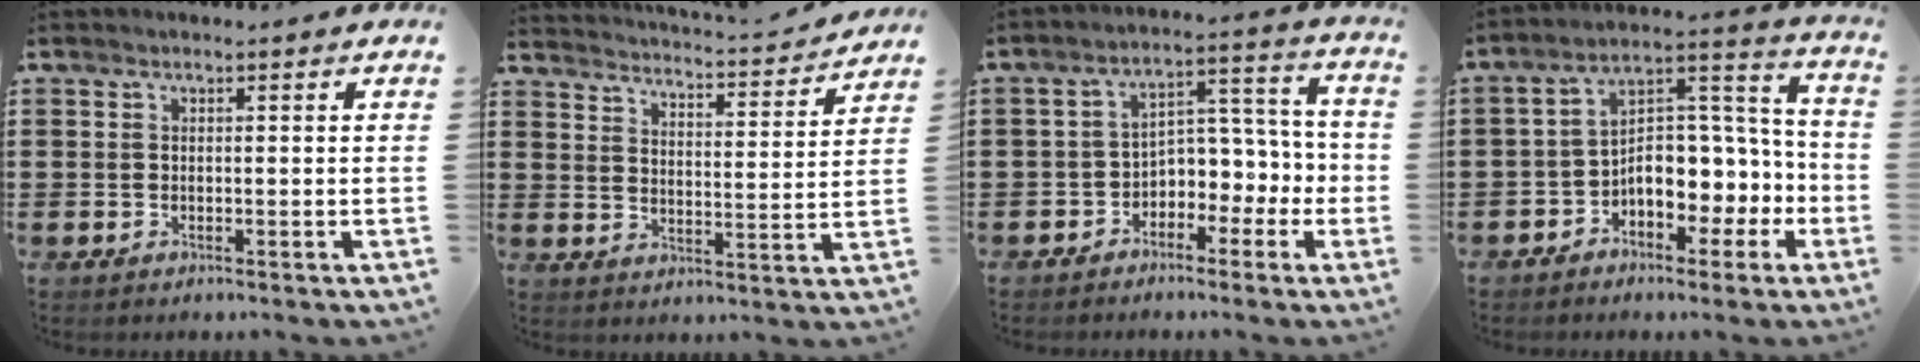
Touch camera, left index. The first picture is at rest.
{"total": 3.0, "force": [2.9, -0.5, 0.1], "torque": [-0.023, -0.034, 0.042]}
{"total": 5.0, "force": [-3.0, 3.8, 1.3], "torque": [-0.031, -0.002, -0.062]}
{"total": 8.0, "force": [-3.9, 5.4, 4.4], "torque": [-0.064, -0.001, -0.077]}